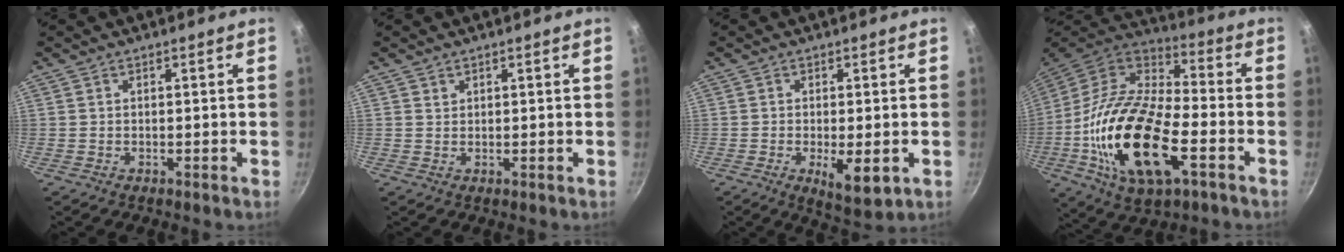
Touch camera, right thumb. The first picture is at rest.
{"total": 0.7, "force": [0.6, 0.4, 0.0], "torque": [0.009, -0.003, 0.009]}
{"total": 6.6, "force": [-1.8, 2.3, 5.9], "torque": [-0.092, -0.016, -0.022]}
{"total": 25.7, "force": [-7.7, 11.7, 21.5], "torque": [-0.428, 0.023, -0.134]}